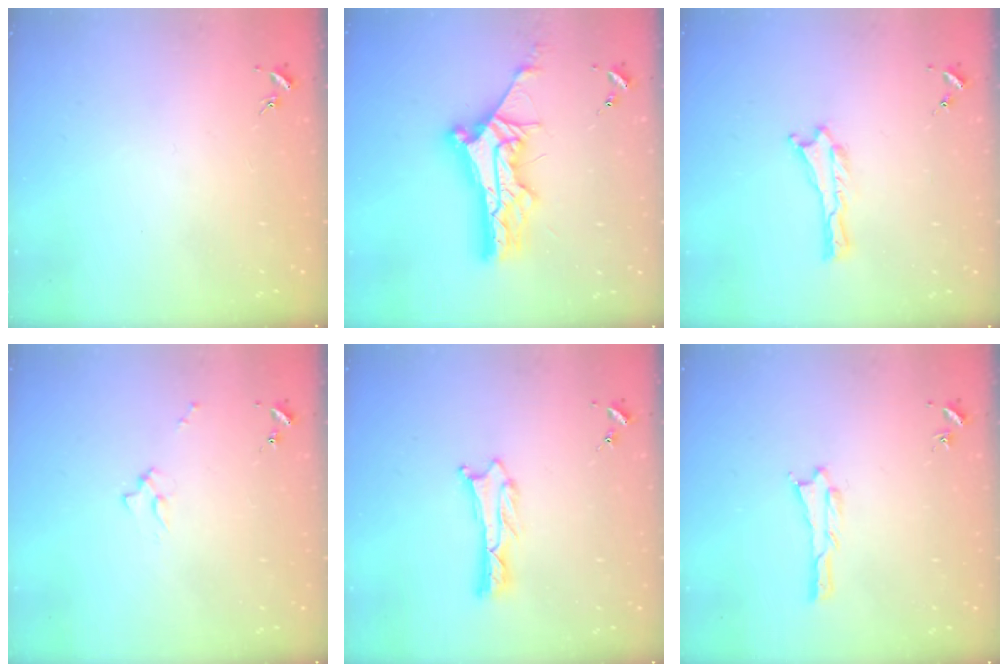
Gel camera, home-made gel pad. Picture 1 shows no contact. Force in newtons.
{"total": 11.3, "press": 11.2, "slide": 1.1}
{"total": 0.0}
{"total": 1.7, "press": 1.6, "slide": 0.2}
{"total": 1.1, "press": 1.1, "slide": 0.2}
{"total": 0.6, "press": 0.6, "slide": 0.1}